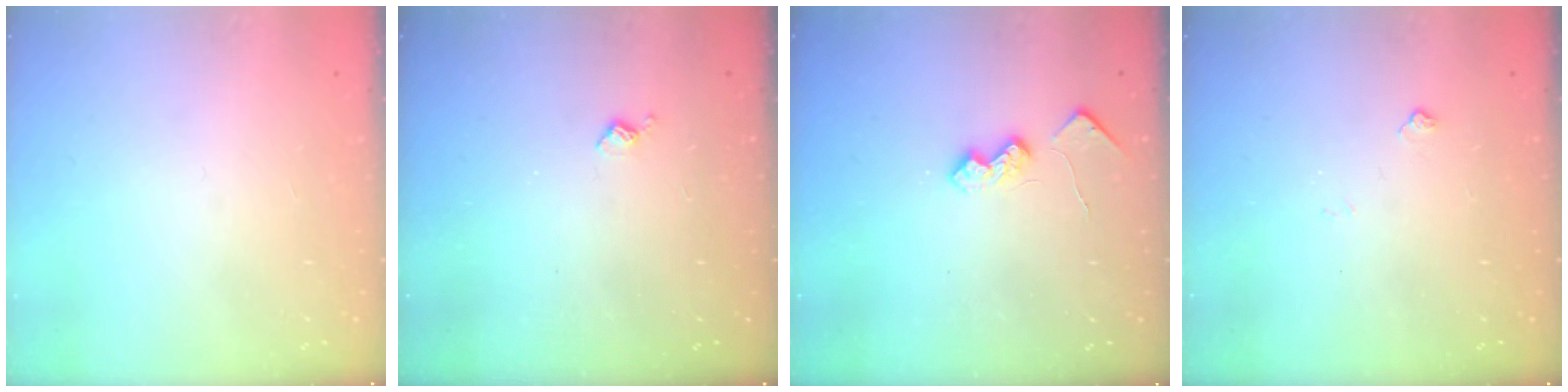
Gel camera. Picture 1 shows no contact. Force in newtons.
{"total": 3.2, "press": 3.2, "slide": 0.5}
{"total": 6.4, "press": 6.3, "slide": 0.9}
{"total": 2.5, "press": 2.4, "slide": 0.4}